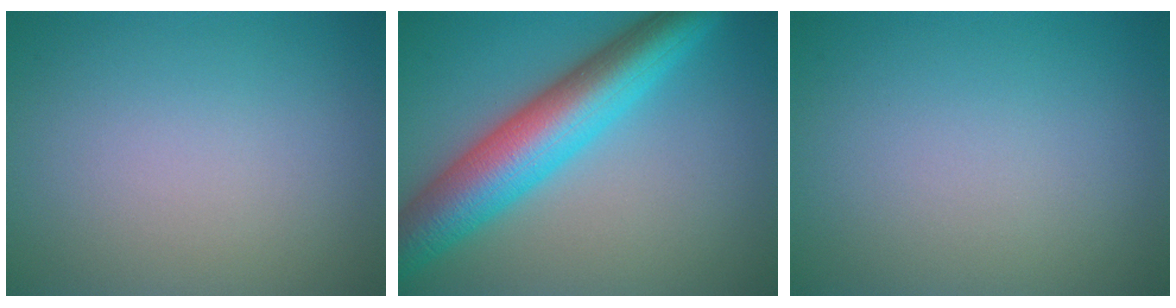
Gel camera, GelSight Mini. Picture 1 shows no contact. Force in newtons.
{"total": 9.3, "press": 9.3, "slide": 0.2}
{"total": 0.0}